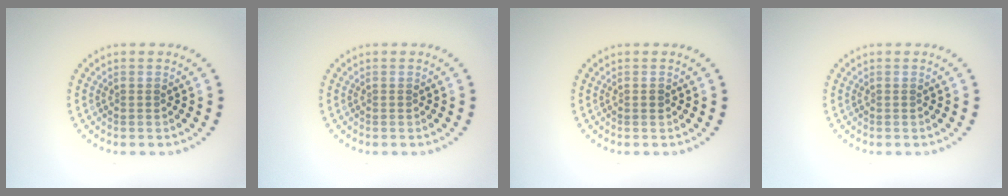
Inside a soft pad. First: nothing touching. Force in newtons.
{"total": 0.0}
{"total": 0.7, "press": 0.7, "slide": 0.2}
{"total": 0.0}